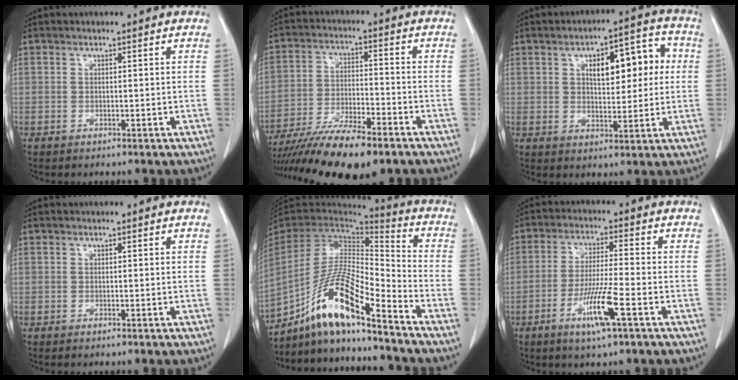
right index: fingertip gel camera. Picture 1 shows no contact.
{"total": 15.4, "force": [-12.0, 2.4, 9.4], "torque": [-0.171, -0.025, -0.203]}
{"total": 10.3, "force": [2.4, 4.2, 9.1], "torque": [-0.122, 0.031, 0.038]}
{"total": 0.0}
{"total": 16.0, "force": [-11.1, 1.6, 11.5], "torque": [-0.225, -0.001, -0.204]}
{"total": 8.3, "force": [-3.8, -0.2, 7.4], "torque": [-0.142, -0.014, -0.070]}